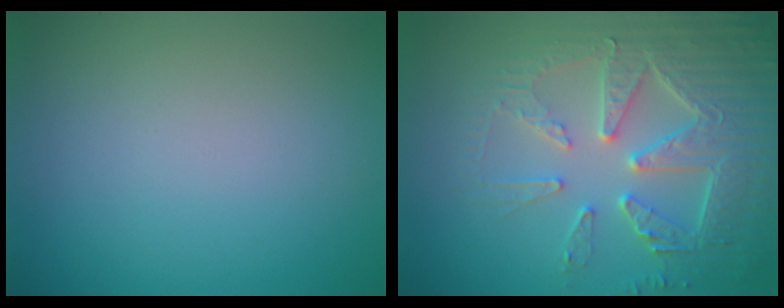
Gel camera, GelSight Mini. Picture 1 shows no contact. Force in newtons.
{"total": 6.2, "press": 5.4, "slide": 3.1}